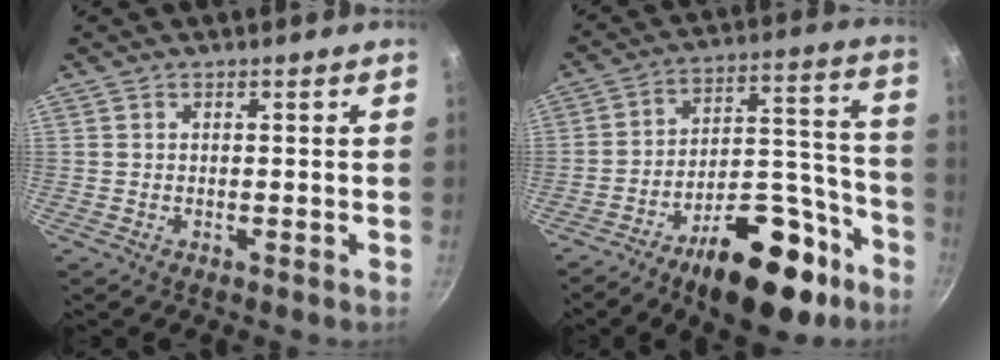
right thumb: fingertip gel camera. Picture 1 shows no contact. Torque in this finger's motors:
{"motor_torque": [2.58, 0.65, 1.55, -1.22, 0.38]}